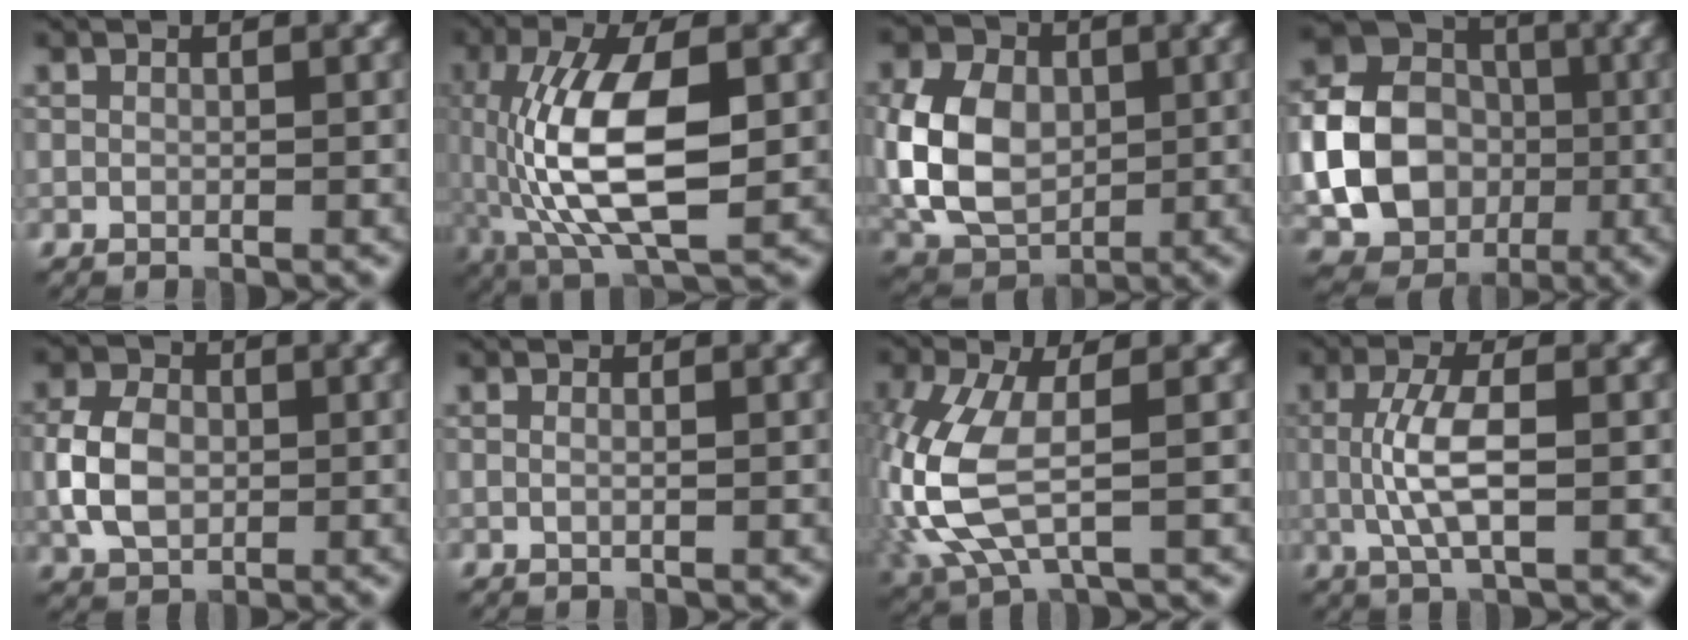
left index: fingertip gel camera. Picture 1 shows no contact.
{"total": 10.7, "force": [-0.8, 4.1, 9.8], "torque": [-0.189, 0.009, -0.017]}
{"total": 9.2, "force": [0.3, 6.8, 6.3], "torque": [-0.144, 0.002, -0.003]}
{"total": 11.8, "force": [-1.4, 9.8, 6.4], "torque": [-0.106, -0.030, -0.036]}
{"total": 4.9, "force": [-0.1, 3.6, 3.3], "torque": [-0.070, 0.005, -0.006]}
{"total": 0.8, "force": [0.2, 0.3, 0.7], "torque": [-0.007, -0.007, 0.000]}
{"total": 8.2, "force": [-0.3, 3.6, 7.3], "torque": [-0.193, -0.003, -0.007]}
{"total": 4.8, "force": [0.0, 1.5, 4.5], "torque": [-0.101, 0.001, 0.001]}